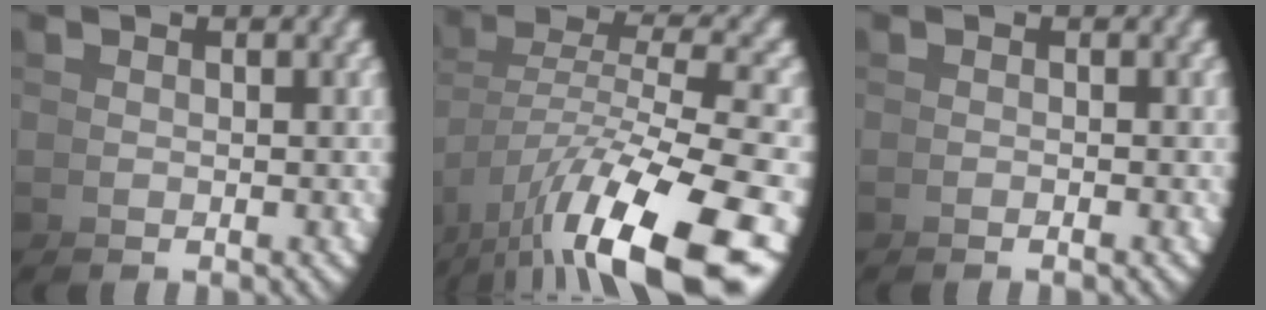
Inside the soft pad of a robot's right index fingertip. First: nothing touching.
{"total": 9.7, "force": [-2.7, 4.0, 8.3], "torque": [-0.137, -0.023, -0.019]}
{"total": 0.6, "force": [-0.5, -0.4, 0.2], "torque": [-0.004, 0.006, -0.011]}